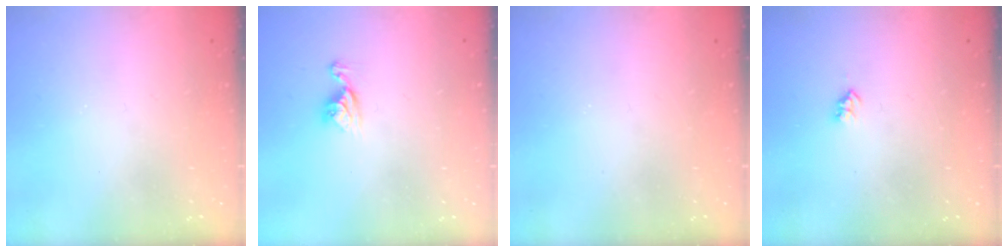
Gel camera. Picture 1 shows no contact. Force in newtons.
{"total": 6.9, "press": 6.9, "slide": 0.7}
{"total": 0.0}
{"total": 2.6, "press": 2.5, "slide": 0.4}